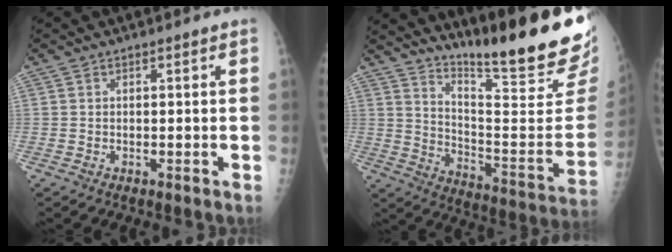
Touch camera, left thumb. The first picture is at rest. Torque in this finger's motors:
{"motor_torque": [0.28, 0.29, 1.17, -1.60, 0.05]}